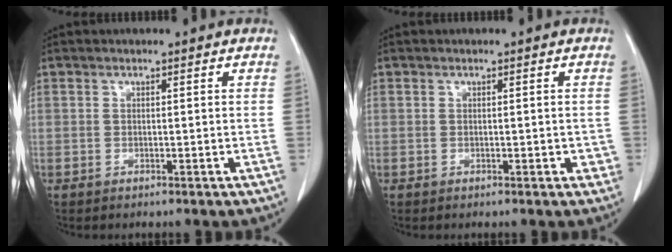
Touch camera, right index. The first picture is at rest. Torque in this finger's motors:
{"motor_torque": [0.09, 0.05, 0.00, 0.01]}